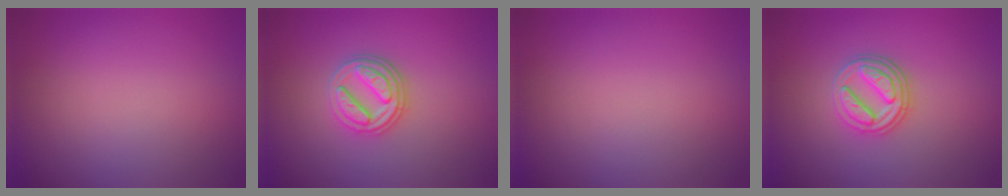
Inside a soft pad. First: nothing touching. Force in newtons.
{"total": 3.5, "press": 3.0, "slide": 1.8}
{"total": 0.0}
{"total": 3.5, "press": 3.0, "slide": 1.8}